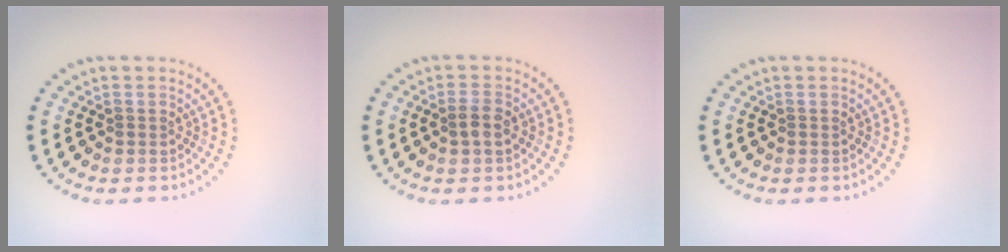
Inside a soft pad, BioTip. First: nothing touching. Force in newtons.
{"total": 1.7, "press": 1.7, "slide": 0.4}
{"total": 0.0}